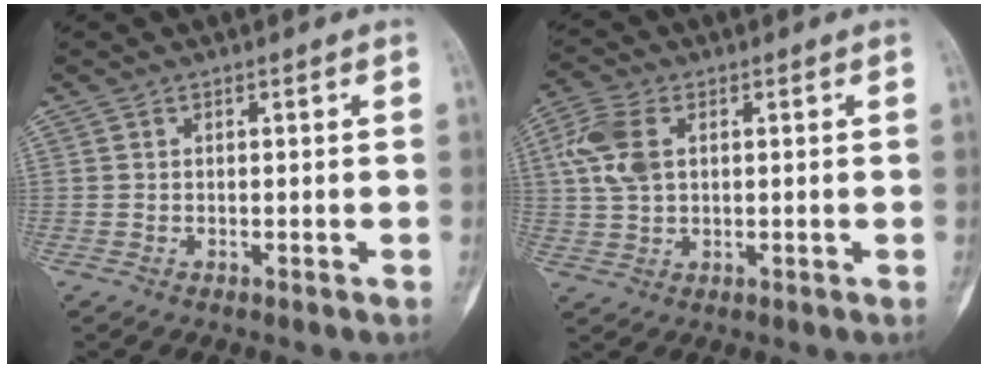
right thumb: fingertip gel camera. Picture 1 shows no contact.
{"total": 7.7, "force": [1.7, 4.8, 5.8], "torque": [-0.137, 0.011, 0.033]}